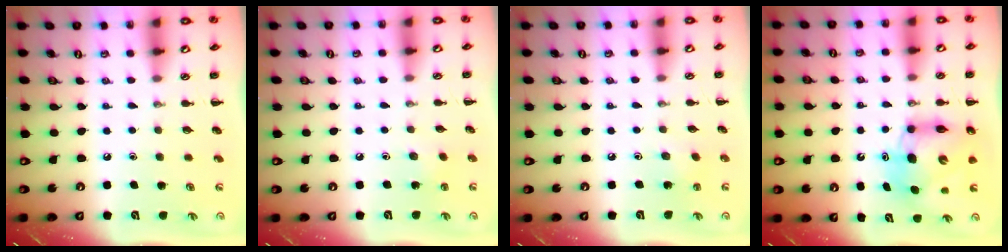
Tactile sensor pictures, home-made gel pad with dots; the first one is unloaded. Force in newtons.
{"total": 3.0, "press": 2.9, "slide": 0.9}
{"total": 2.0, "press": 1.9, "slide": 0.7}
{"total": 9.3, "press": 8.9, "slide": 2.6}